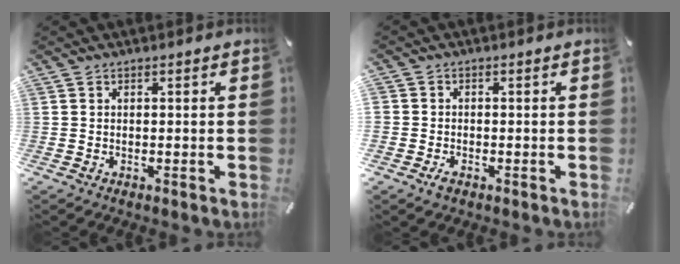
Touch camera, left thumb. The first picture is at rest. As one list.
[{"total": 3.4, "force": [-1.1, 3.2, 0.3], "torque": [0.003, 0.008, -0.022]}]